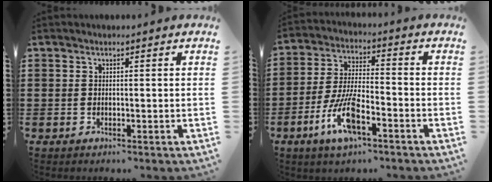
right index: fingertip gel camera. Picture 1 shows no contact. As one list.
[{"total": 9.5, "force": [-4.7, 2.9, 7.7], "torque": [-0.175, -0.008, -0.089]}]